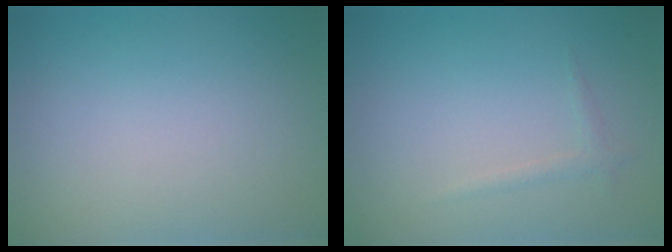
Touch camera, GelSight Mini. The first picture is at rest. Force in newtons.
{"total": 0.7, "press": 0.7, "slide": 0.1}